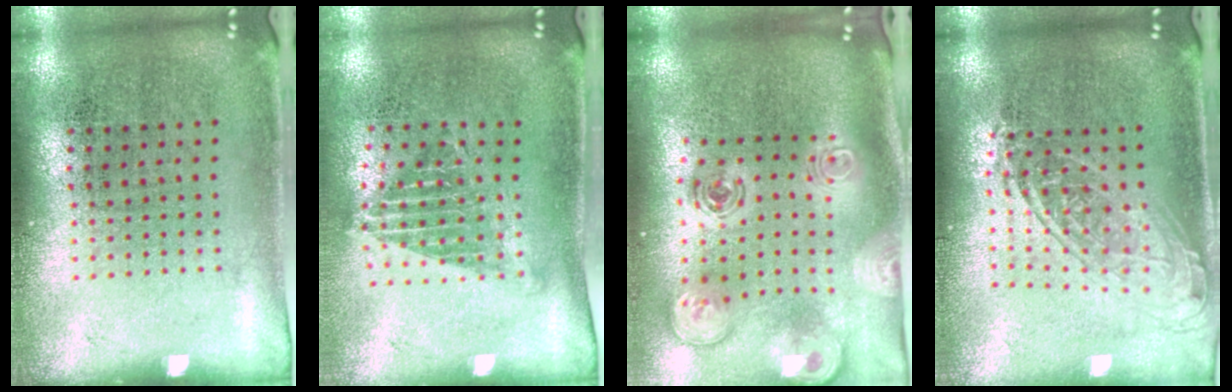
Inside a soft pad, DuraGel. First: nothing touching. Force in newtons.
{"total": 1.3, "press": 1.0, "slide": 0.9}
{"total": 2.8, "press": 2.0, "slide": 2.0}
{"total": 1.8, "press": 1.4, "slide": 1.0}